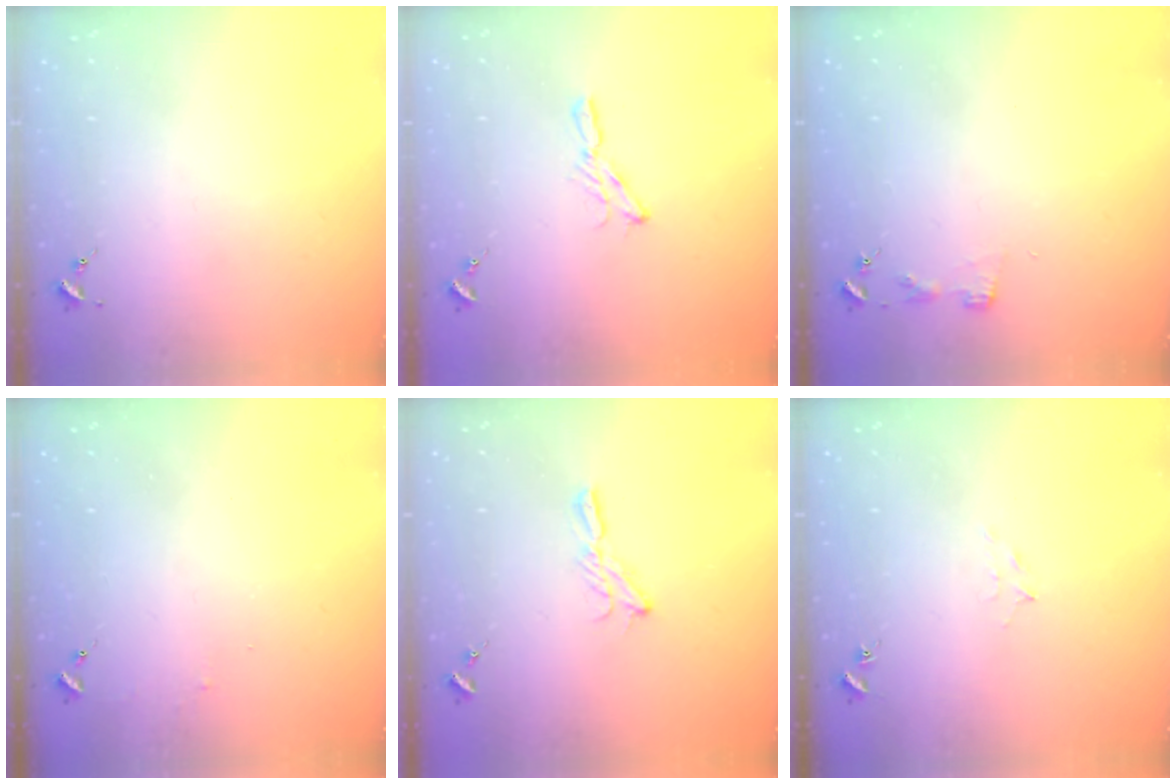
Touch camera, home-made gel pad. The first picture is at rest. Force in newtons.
{"total": 5.7, "press": 5.7, "slide": 0.1}
{"total": 2.9, "press": 2.9, "slide": 0.3}
{"total": 3.2, "press": 3.2, "slide": 0.3}
{"total": 6.4, "press": 6.4, "slide": 0.4}
{"total": 5.3, "press": 5.1, "slide": 1.0}